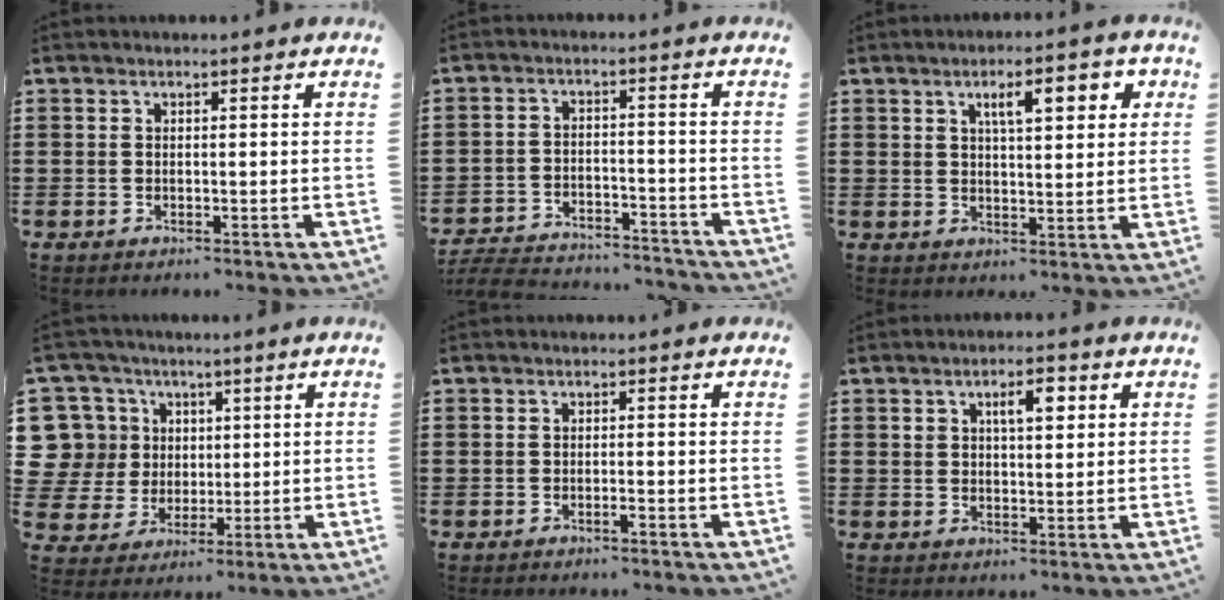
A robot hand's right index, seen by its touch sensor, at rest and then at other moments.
{"total": 5.3, "force": [-5.2, 0.6, 1.1], "torque": [-0.029, 0.001, -0.105]}
{"total": 6.0, "force": [2.4, 1.9, 5.1], "torque": [-0.082, 0.000, 0.033]}
{"total": 10.1, "force": [2.7, 9.4, 2.4], "torque": [-0.108, -0.002, 0.056]}
{"total": 0.8, "force": [-0.5, -0.2, 0.6], "torque": [-0.011, -0.003, -0.008]}
{"total": 4.3, "force": [1.7, 2.0, 3.5], "torque": [-0.050, 0.003, 0.021]}